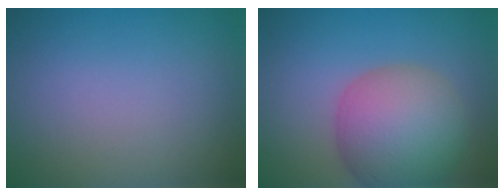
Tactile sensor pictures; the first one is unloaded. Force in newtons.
{"total": 9.2, "press": 9.1, "slide": 0.6}